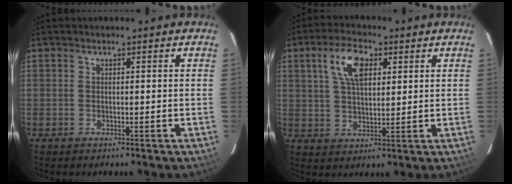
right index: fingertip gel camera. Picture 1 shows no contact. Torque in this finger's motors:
{"motor_torque": [0.49, 0.32, 0.33, 0.07]}